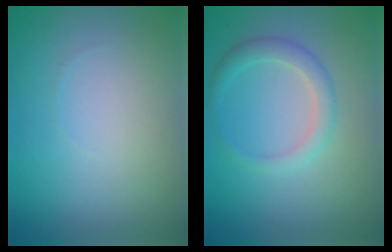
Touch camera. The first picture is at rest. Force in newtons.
{"total": 2.2, "press": 2.2, "slide": 0.2}